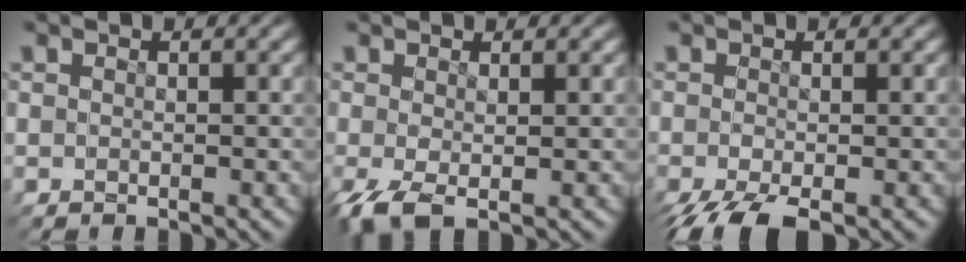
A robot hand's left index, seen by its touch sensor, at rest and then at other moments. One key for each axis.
{"total": 0.5, "fx": -0.2, "fy": 0.1, "fz": 0.5, "tx": 0.006, "ty": 0.003, "tz": -0.003}
{"total": 1.5, "fx": -1.1, "fy": -0.8, "fz": 0.6, "tx": 0.009, "ty": 0.000, "tz": -0.015}